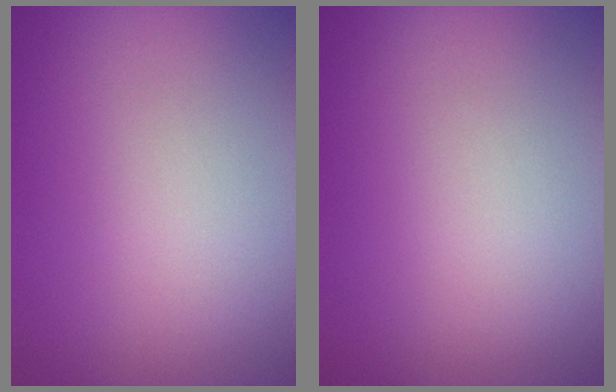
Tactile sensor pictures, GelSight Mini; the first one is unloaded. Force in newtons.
{"total": 0.0}